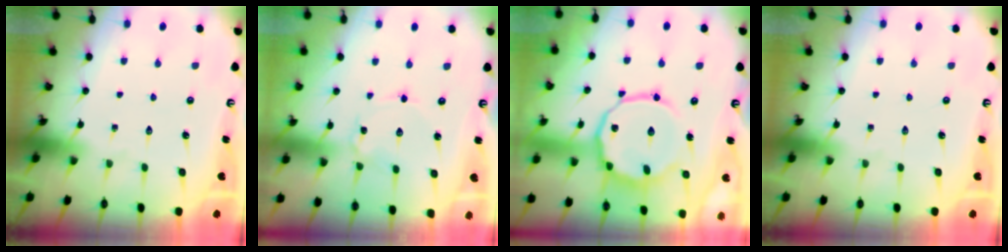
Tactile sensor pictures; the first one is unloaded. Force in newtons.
{"total": 2.0, "press": 2.0, "slide": 0.2}
{"total": 12.2, "press": 12.1, "slide": 1.0}
{"total": 0.0}